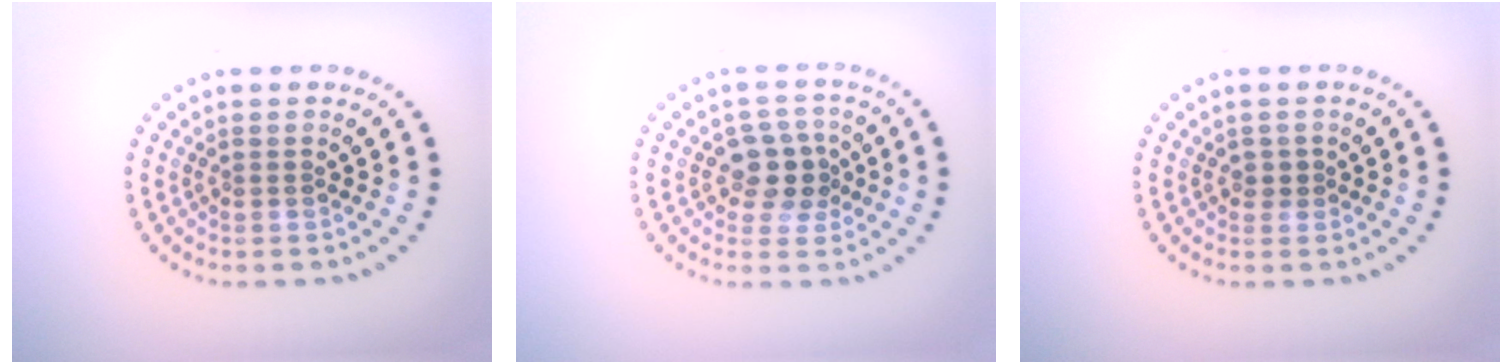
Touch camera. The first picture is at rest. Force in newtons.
{"total": 3.6, "press": 3.4, "slide": 1.4}
{"total": 1.0, "press": 0.8, "slide": 0.5}